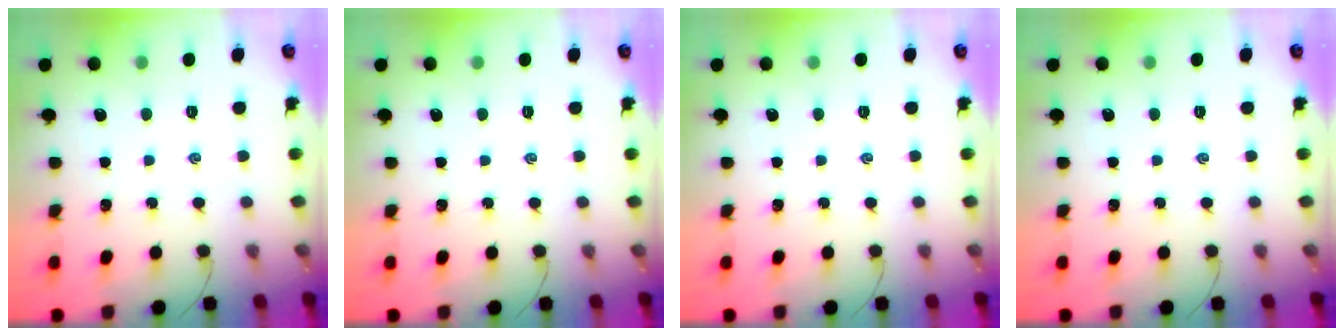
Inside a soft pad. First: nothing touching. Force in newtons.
{"total": 0.0}
{"total": 0.0}
{"total": 0.0}